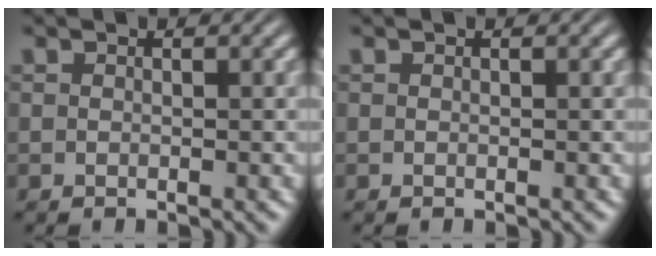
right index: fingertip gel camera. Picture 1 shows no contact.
{"total": 0.0}